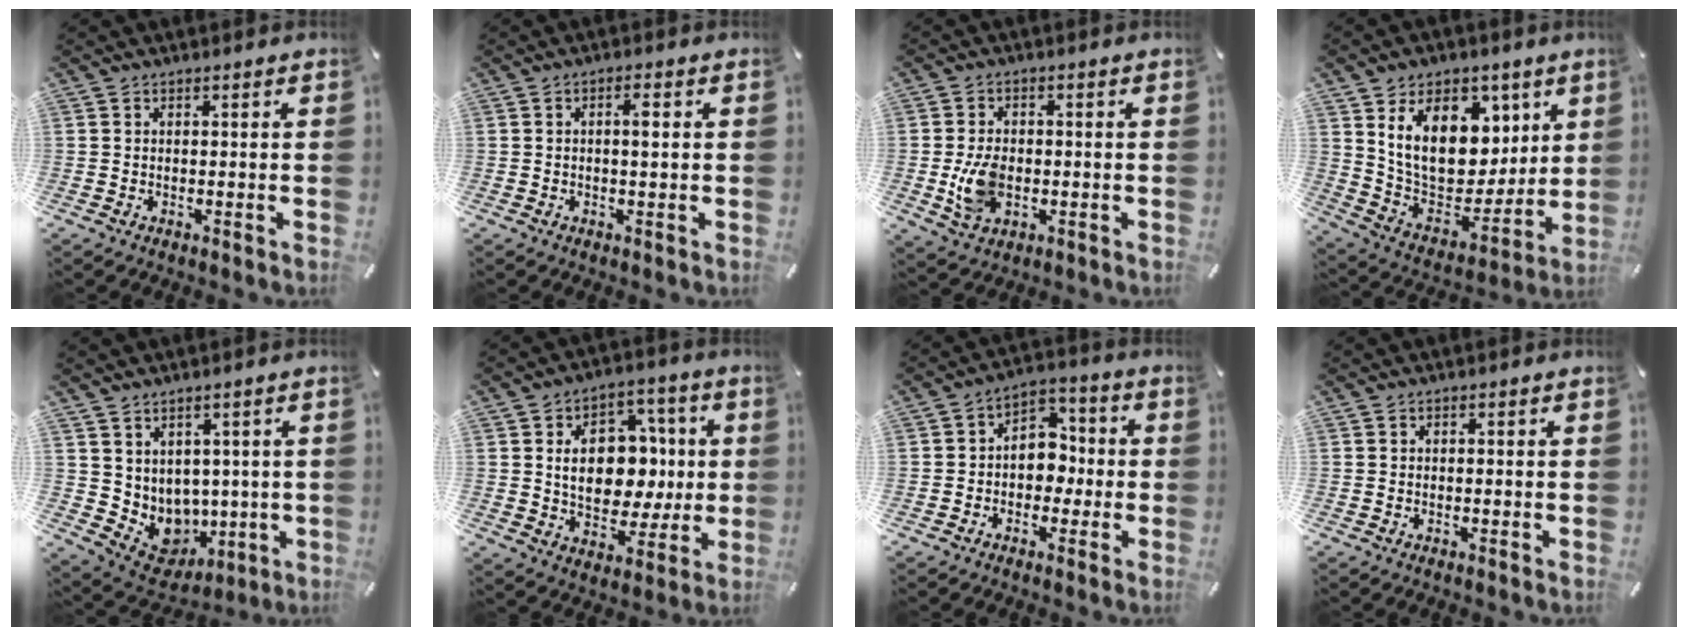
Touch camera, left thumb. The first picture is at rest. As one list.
[{"total": 2.6, "force": [0.3, 0.7, 2.5], "torque": [-0.050, 0.003, 0.003]}, {"total": 8.2, "force": [-1.1, 5.8, 5.7], "torque": [-0.112, -0.003, -0.022]}, {"total": 18.2, "force": [7.3, 13.0, 10.4], "torque": [-0.174, -0.045, 0.138]}, {"total": 7.5, "force": [3.1, 6.7, 1.0], "torque": [-0.033, -0.040, 0.074]}, {"total": 14.1, "force": [1.3, 11.0, 8.7], "torque": [-0.132, 0.005, 0.030]}, {"total": 6.9, "force": [-1.4, 5.8, 3.4], "torque": [-0.052, 0.012, -0.029]}, {"total": 0.0}]